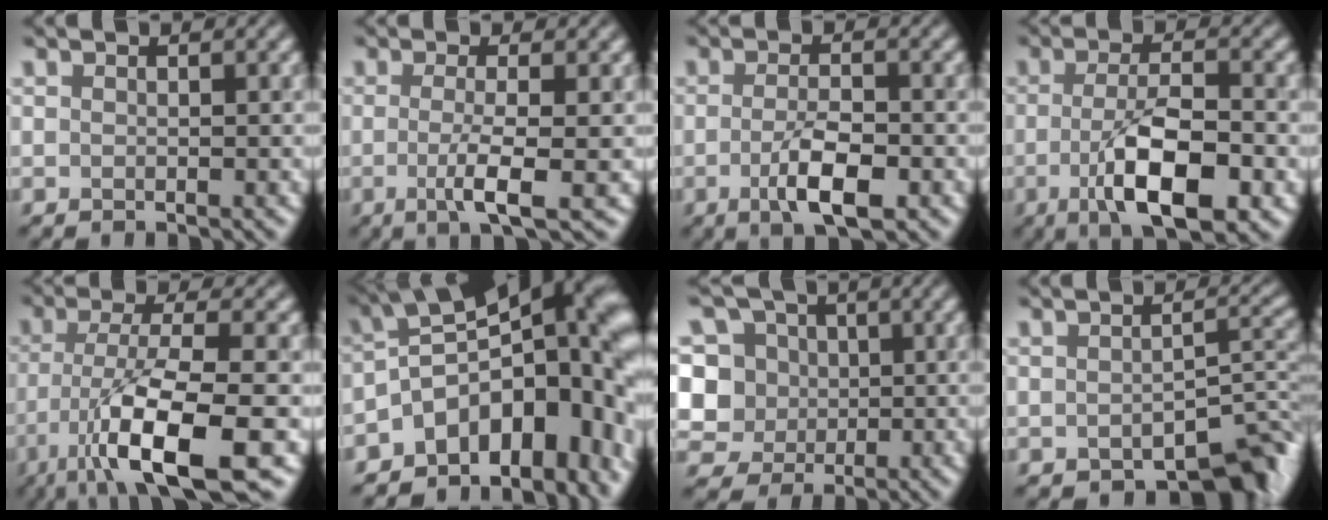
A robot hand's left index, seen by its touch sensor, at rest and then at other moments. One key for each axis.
{"total": 4.4, "fx": -0.9, "fy": 0.8, "fz": 4.2, "tx": -0.075, "ty": -0.010, "tz": -0.018}
{"total": 4.6, "fx": -1.7, "fy": 1.4, "fz": 4.1, "tx": -0.078, "ty": -0.005, "tz": -0.030}
{"total": 8.2, "fx": -2.5, "fy": 2.4, "fz": 7.4, "tx": -0.127, "ty": -0.003, "tz": -0.043}
{"total": 10.3, "fx": -4.7, "fy": 2.5, "fz": 8.8, "tx": -0.151, "ty": -0.009, "tz": -0.087}
{"total": 15.4, "fx": -5.6, "fy": 8.2, "fz": 11.8, "tx": -0.144, "ty": 0.015, "tz": -0.090}
{"total": 10.5, "fx": 1.7, "fy": 9.5, "fz": 4.0, "tx": -0.103, "ty": 0.033, "tz": 0.015}
{"total": 5.8, "fx": -3.8, "fy": 2.3, "fz": 3.7, "tx": -0.033, "ty": -0.003, "tz": -0.051}